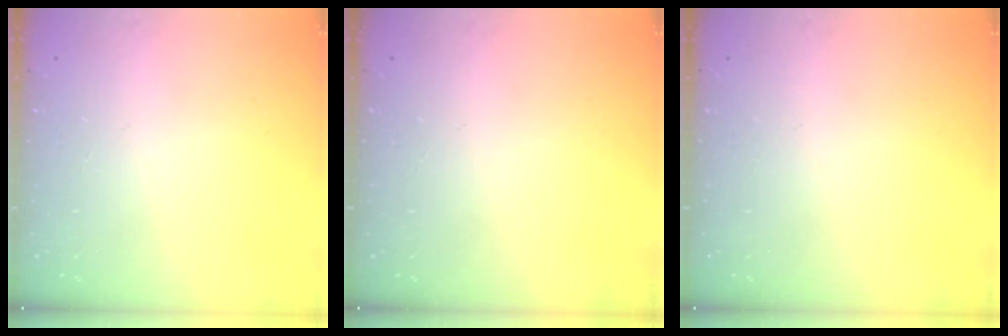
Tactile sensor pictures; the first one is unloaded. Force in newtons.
{"total": 0.0}
{"total": 0.0}